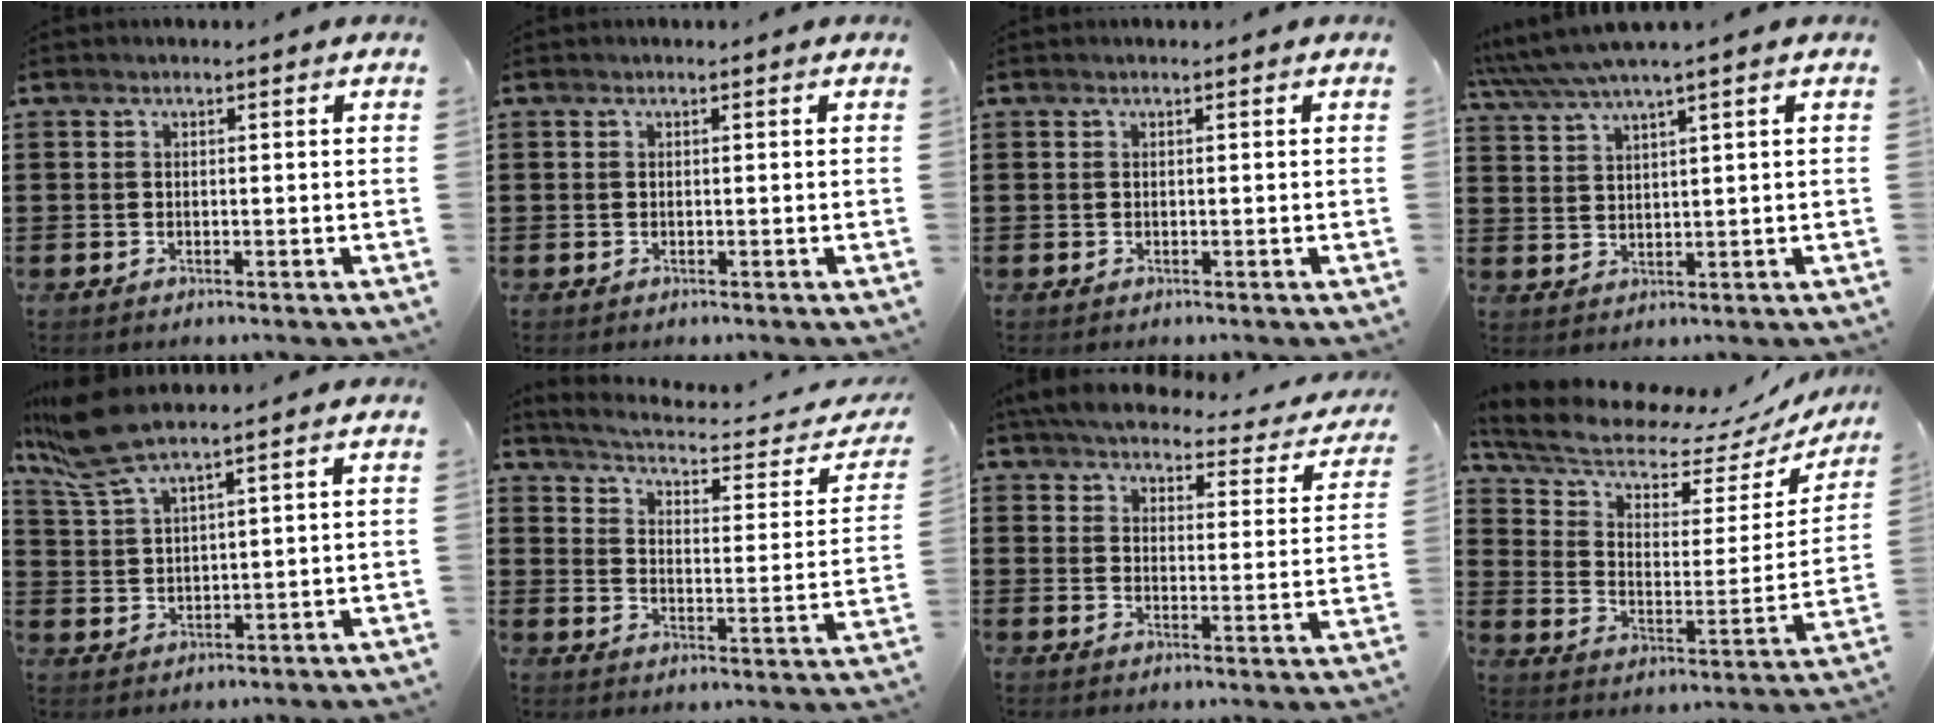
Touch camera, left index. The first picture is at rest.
{"total": 0.0}
{"total": 0.0}
{"total": 3.9, "force": [3.1, -0.2, 2.4], "torque": [-0.064, -0.010, 0.049]}
{"total": 7.3, "force": [5.8, 0.8, 4.5], "torque": [-0.112, -0.012, 0.104]}
{"total": 3.8, "force": [3.2, 0.4, 2.0], "torque": [-0.060, -0.029, 0.046]}
{"total": 5.2, "force": [4.9, 0.6, 1.6], "torque": [-0.057, -0.031, 0.083]}
{"total": 8.5, "force": [7.2, 3.0, 3.5], "torque": [-0.096, -0.052, 0.119]}